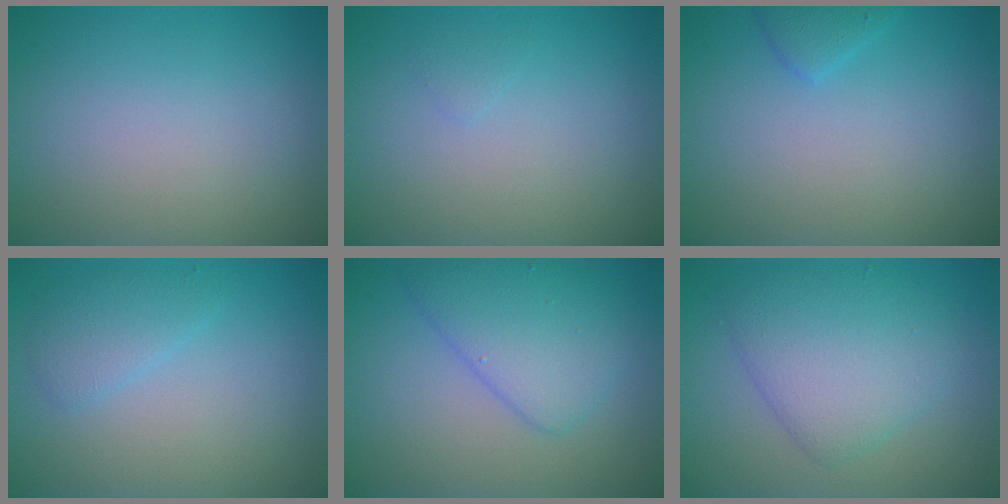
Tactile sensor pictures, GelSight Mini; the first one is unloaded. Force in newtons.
{"total": 0.5, "press": 0.5, "slide": 0.1}
{"total": 1.2, "press": 1.2, "slide": 0.2}
{"total": 2.0, "press": 2.0, "slide": 0.1}
{"total": 4.6, "press": 4.6, "slide": 0.1}
{"total": 5.4, "press": 5.4, "slide": 0.1}